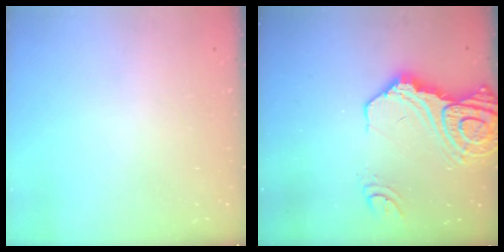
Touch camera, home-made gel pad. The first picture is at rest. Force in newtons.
{"total": 18.8, "press": 18.7, "slide": 2.5}